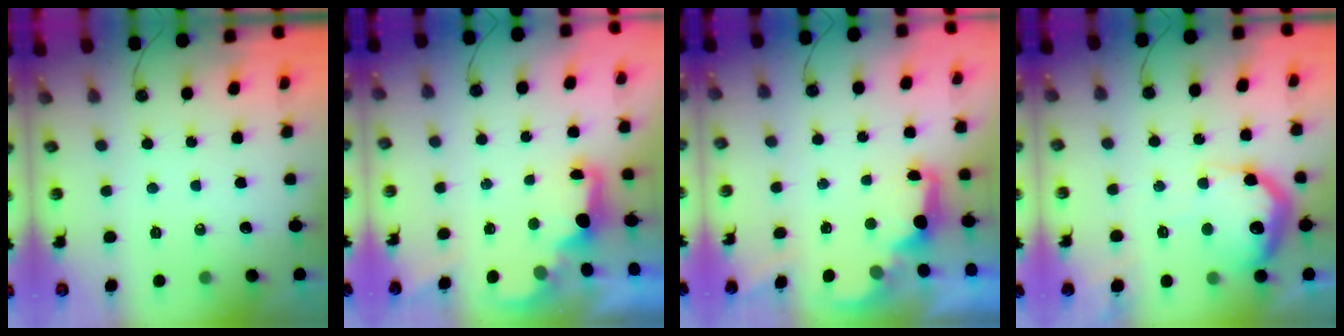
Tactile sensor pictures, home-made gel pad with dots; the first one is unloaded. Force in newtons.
{"total": 2.4, "press": 2.3, "slide": 0.8}
{"total": 2.6, "press": 2.5, "slide": 0.6}
{"total": 19.0, "press": 18.9, "slide": 1.5}